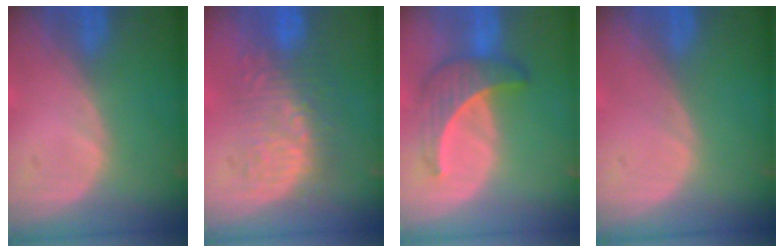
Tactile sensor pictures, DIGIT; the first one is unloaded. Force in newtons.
{"total": 9.0, "press": 8.6, "slide": 2.5}
{"total": 6.3, "press": 6.0, "slide": 1.9}
{"total": 0.0}